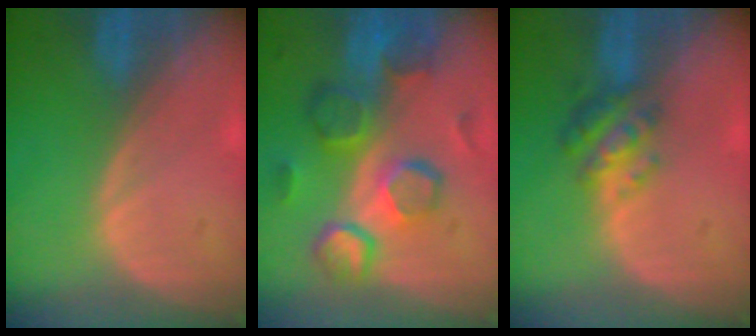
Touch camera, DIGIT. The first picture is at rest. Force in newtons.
{"total": 10.6, "press": 9.2, "slide": 5.2}
{"total": 4.7, "press": 4.6, "slide": 1.0}